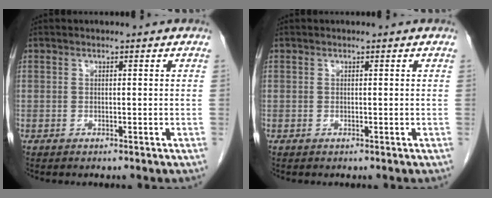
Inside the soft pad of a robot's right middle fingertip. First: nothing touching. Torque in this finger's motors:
{"motor_torque": [0.00, 0.00, 0.00, 0.00]}